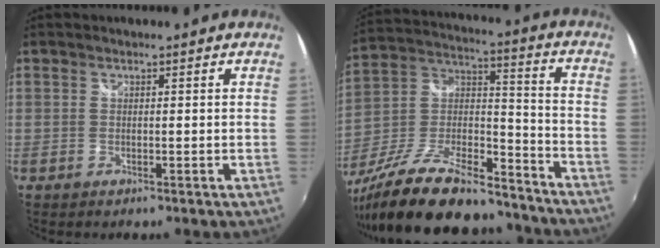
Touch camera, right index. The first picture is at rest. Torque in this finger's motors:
{"motor_torque": [1.11, -1.03, 0.85, 0.19]}